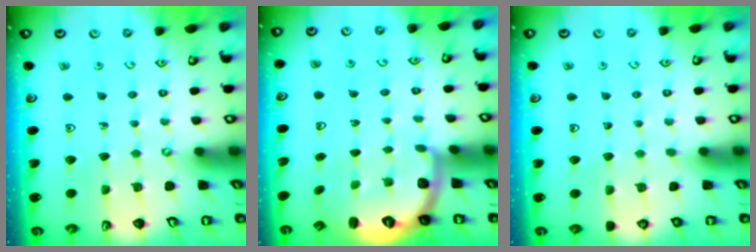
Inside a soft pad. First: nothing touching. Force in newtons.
{"total": 2.6, "press": 1.5, "slide": 2.1}
{"total": 0.0}